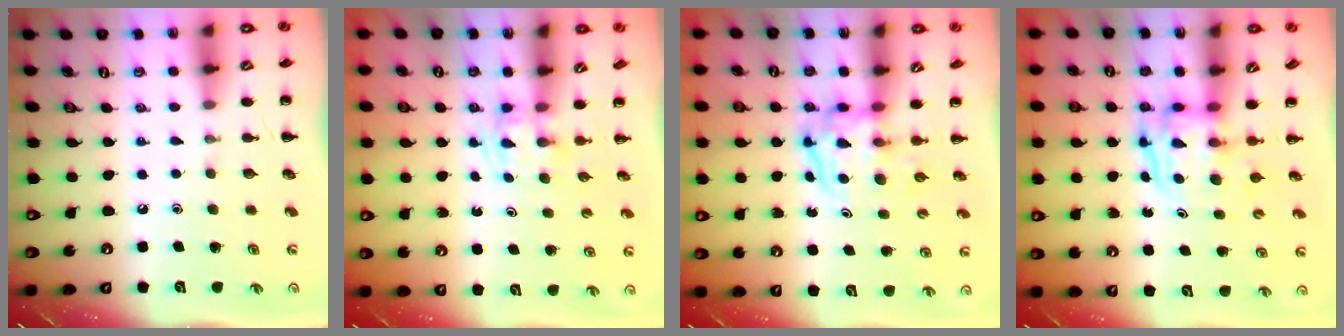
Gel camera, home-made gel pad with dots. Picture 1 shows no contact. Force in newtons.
{"total": 1.5, "press": 1.4, "slide": 0.7}
{"total": 4.0, "press": 4.0, "slide": 0.3}
{"total": 3.9, "press": 3.9, "slide": 0.4}